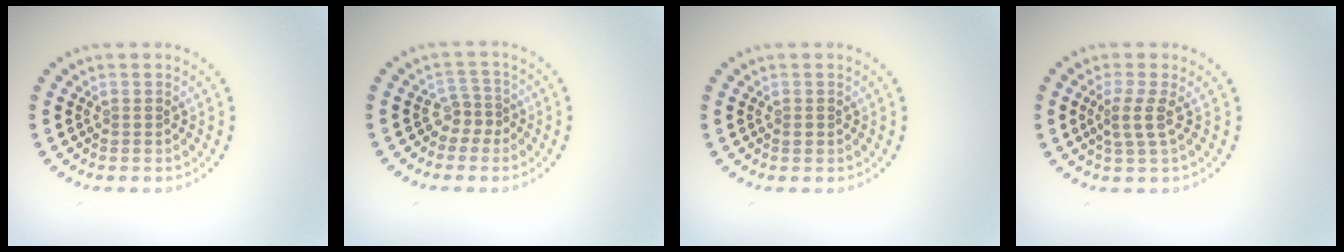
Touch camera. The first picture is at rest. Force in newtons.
{"total": 1.7, "press": 1.2, "slide": 1.2}
{"total": 0.5, "press": 0.4, "slide": 0.3}
{"total": 2.2, "press": 1.6, "slide": 1.5}